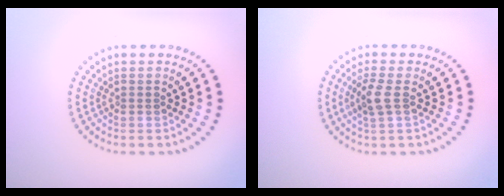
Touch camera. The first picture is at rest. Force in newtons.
{"total": 2.1, "press": 2.0, "slide": 0.8}